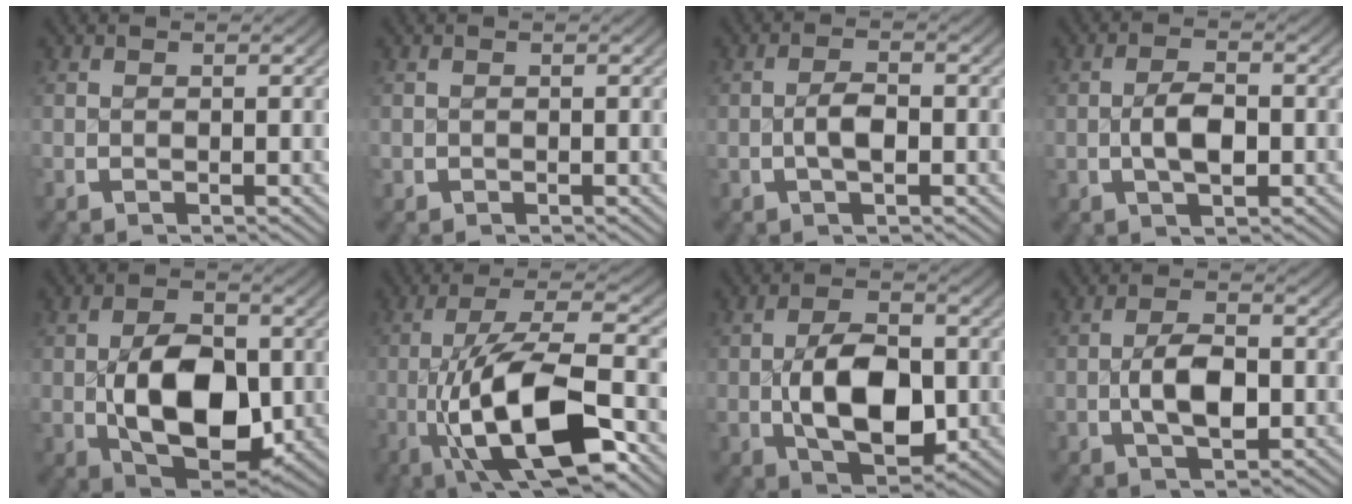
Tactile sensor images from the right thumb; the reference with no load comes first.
{"total": 0.5, "force": [-0.1, 0.5, 0.0], "torque": [0.000, -0.004, 0.002]}
{"total": 2.8, "force": [-0.4, 1.5, 2.4], "torque": [-0.049, -0.006, -0.002]}
{"total": 3.9, "force": [-0.3, 2.2, 3.2], "torque": [-0.065, -0.009, 0.003]}
{"total": 11.7, "force": [-1.0, 7.3, 9.2], "torque": [-0.189, -0.051, 0.005]}
{"total": 13.8, "force": [-2.6, 6.2, 12.0], "torque": [-0.240, -0.043, -0.016]}
{"total": 9.4, "force": [-0.8, 5.8, 7.4], "torque": [-0.152, -0.032, 0.002]}
{"total": 5.1, "force": [-0.3, 2.9, 4.1], "torque": [-0.083, -0.014, 0.005]}